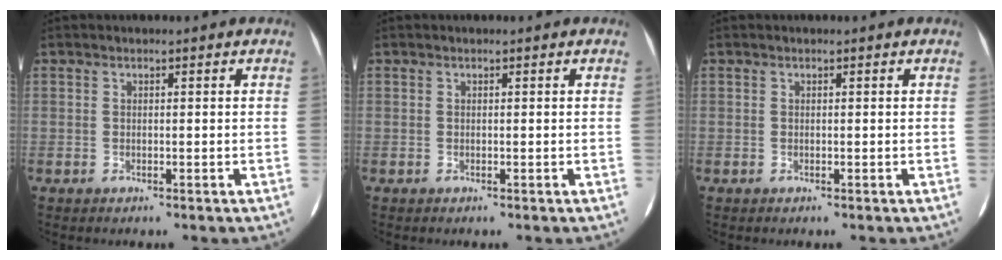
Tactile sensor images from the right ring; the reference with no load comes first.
{"total": 0.0}
{"total": 0.0}